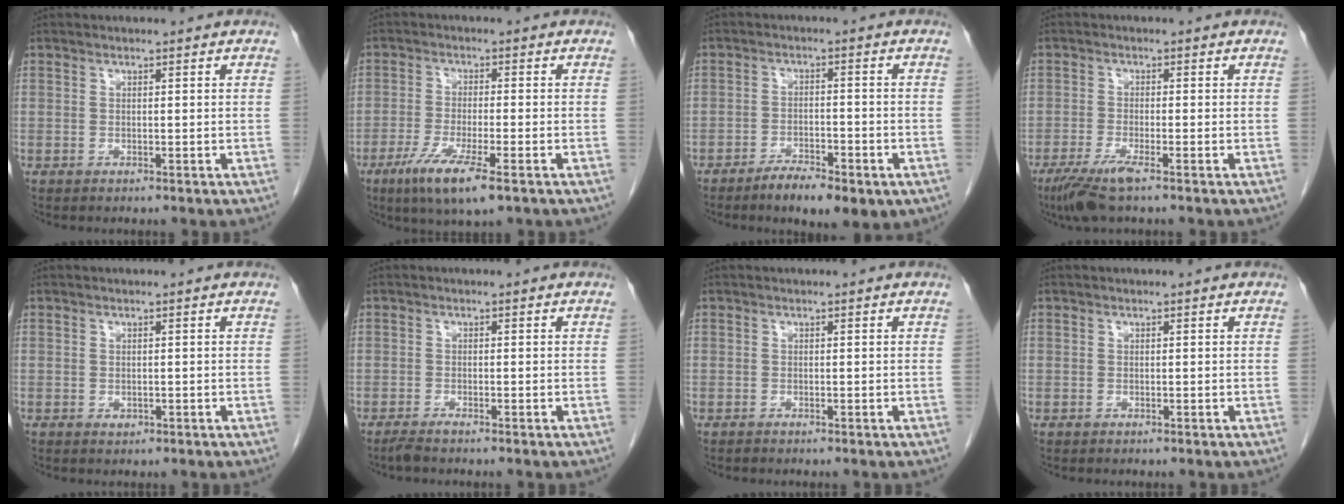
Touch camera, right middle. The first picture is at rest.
{"total": 8.3, "force": [-4.6, 0.8, 6.8], "torque": [-0.131, -0.022, -0.078]}
{"total": 7.8, "force": [-4.9, 2.4, 5.6], "torque": [-0.083, -0.002, -0.071]}
{"total": 5.0, "force": [-3.3, 0.3, 3.8], "torque": [-0.079, -0.015, -0.063]}
{"total": 0.8, "force": [-0.2, 0.6, 0.4], "torque": [-0.008, 0.000, 0.000]}
{"total": 1.4, "force": [-1.2, 0.0, 0.7], "torque": [-0.022, -0.005, -0.024]}
{"total": 0.0}
{"total": 0.0}